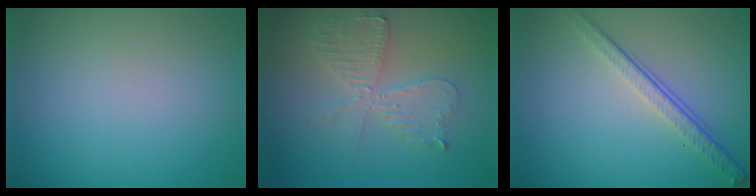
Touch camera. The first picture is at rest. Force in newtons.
{"total": 4.2, "press": 3.7, "slide": 2.1}
{"total": 4.0, "press": 2.8, "slide": 2.9}